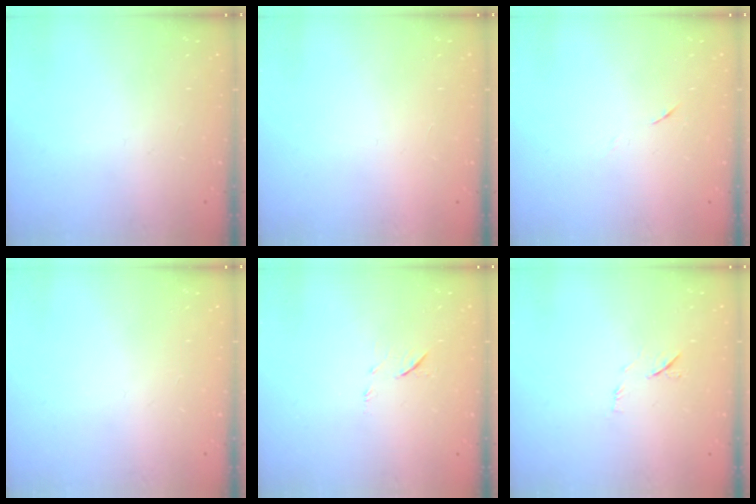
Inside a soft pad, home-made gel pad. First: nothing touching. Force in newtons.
{"total": 1.6, "press": 1.6, "slide": 0.1}
{"total": 3.9, "press": 3.5, "slide": 1.6}
{"total": 0.0}
{"total": 6.7, "press": 6.6, "slide": 1.1}
{"total": 6.8, "press": 6.7, "slide": 0.8}